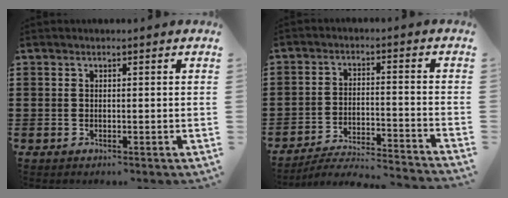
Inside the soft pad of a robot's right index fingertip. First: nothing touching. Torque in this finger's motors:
{"motor_torque": [0.06, 1.37, -1.05, -0.21]}